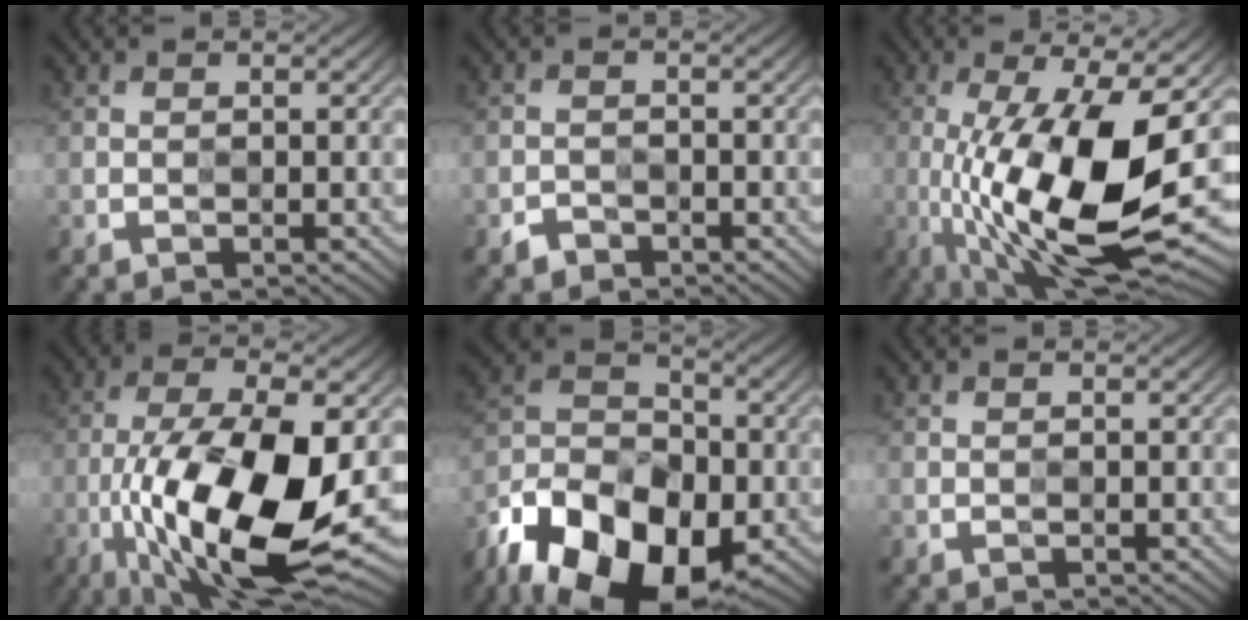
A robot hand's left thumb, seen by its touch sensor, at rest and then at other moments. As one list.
[{"total": 1.6, "force": [-1.3, 0.7, 0.4], "torque": [-0.005, 0.005, -0.029]}, {"total": 17.0, "force": [-3.0, 5.0, 16.0], "torque": [-0.297, -0.012, -0.046]}, {"total": 17.2, "force": [-4.5, 5.8, 15.5], "torque": [-0.301, -0.013, -0.081]}, {"total": 18.5, "force": [-11.1, 10.1, 10.7], "torque": [-0.221, -0.033, -0.193]}, {"total": 0.0}]